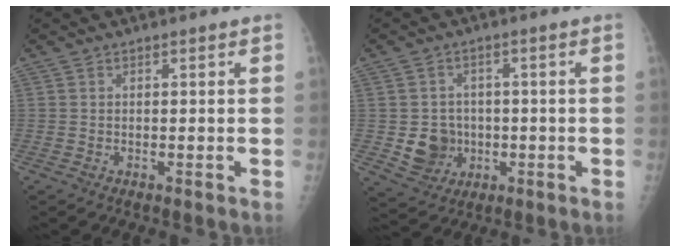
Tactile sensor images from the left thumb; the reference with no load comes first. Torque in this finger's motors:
{"motor_torque": [0.41, 0.40, 0.39, 0.31, 0.00]}